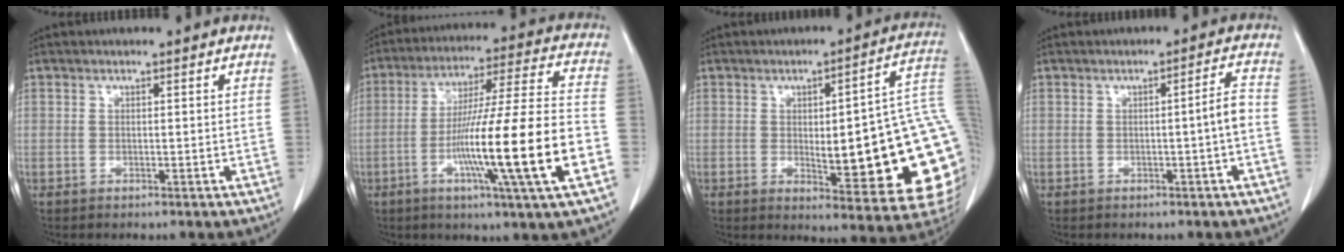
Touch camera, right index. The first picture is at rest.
{"total": 20.1, "force": [-6.1, -0.7, 19.1], "torque": [-0.317, -0.012, -0.106]}
{"total": 22.9, "force": [-0.7, 4.5, 22.4], "torque": [-0.198, 0.013, 0.001]}
{"total": 3.0, "force": [-0.8, -0.5, 2.8], "torque": [-0.038, 0.003, -0.012]}